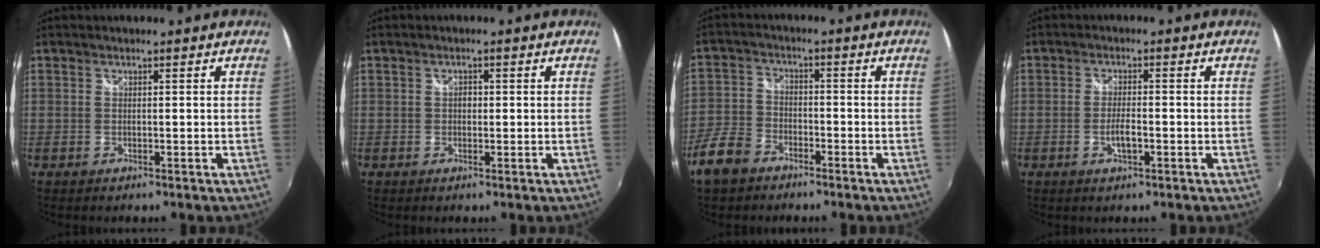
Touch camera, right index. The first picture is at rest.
{"total": 1.2, "force": [-0.1, 1.0, 0.6], "torque": [-0.008, 0.003, -0.003]}
{"total": 7.7, "force": [-5.2, 4.8, 3.2], "torque": [-0.082, 0.011, -0.104]}
{"total": 3.3, "force": [-1.2, 0.9, 3.0], "torque": [-0.060, 0.000, -0.021]}